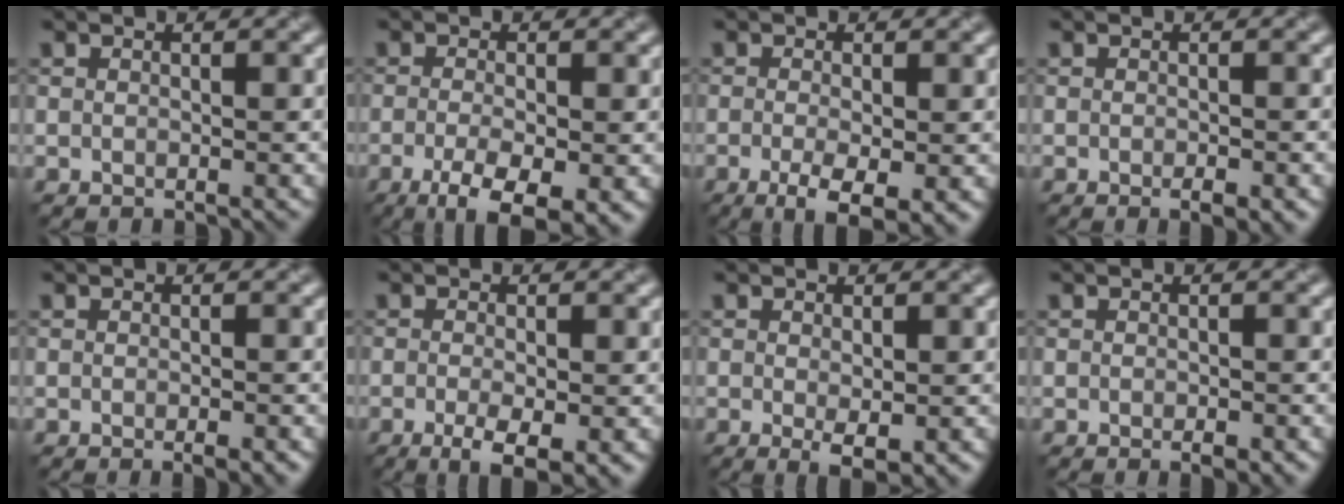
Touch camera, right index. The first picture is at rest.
{"total": 6.2, "force": [-2.9, 1.8, 5.2], "torque": [-0.096, -0.012, -0.045]}
{"total": 4.5, "force": [-1.7, 1.2, 4.0], "torque": [-0.072, -0.009, -0.029]}
{"total": 1.7, "force": [-0.9, 0.3, 1.4], "torque": [-0.017, -0.004, -0.011]}
{"total": 1.3, "force": [-0.6, 0.2, 1.2], "torque": [-0.013, -0.005, -0.008]}
{"total": 4.0, "force": [-1.6, 1.0, 3.6], "torque": [-0.065, -0.010, -0.026]}
{"total": 2.1, "force": [-0.4, 0.5, 2.0], "torque": [-0.033, -0.011, -0.004]}
{"total": 1.3, "force": [-0.7, 0.3, 1.1], "torque": [-0.015, -0.004, -0.008]}